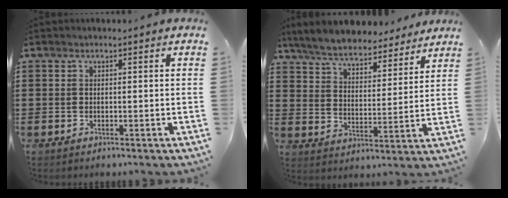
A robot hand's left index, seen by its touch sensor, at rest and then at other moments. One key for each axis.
{"total": 7.1, "fx": 6.7, "fy": 0.9, "fz": 2.0, "tx": -0.071, "ty": -0.037, "tz": 0.119}